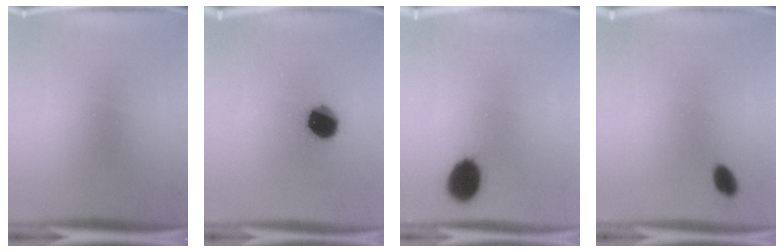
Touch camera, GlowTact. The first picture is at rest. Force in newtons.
{"total": 11.6}
{"total": 9.5}
{"total": 2.9}